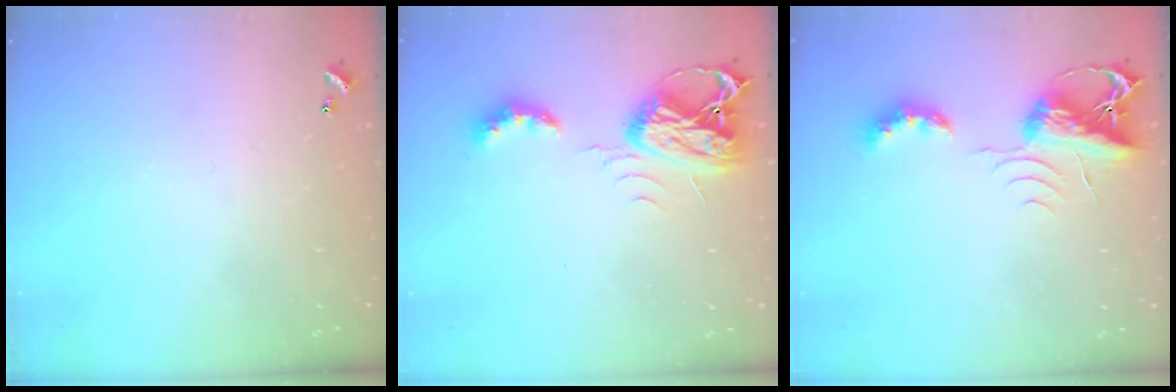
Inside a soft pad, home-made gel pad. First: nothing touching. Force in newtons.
{"total": 7.9, "press": 7.9, "slide": 0.8}
{"total": 7.1, "press": 7.0, "slide": 0.7}